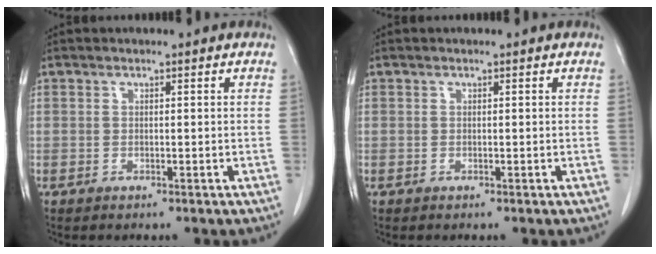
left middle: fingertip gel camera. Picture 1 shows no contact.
{"total": 0.0}